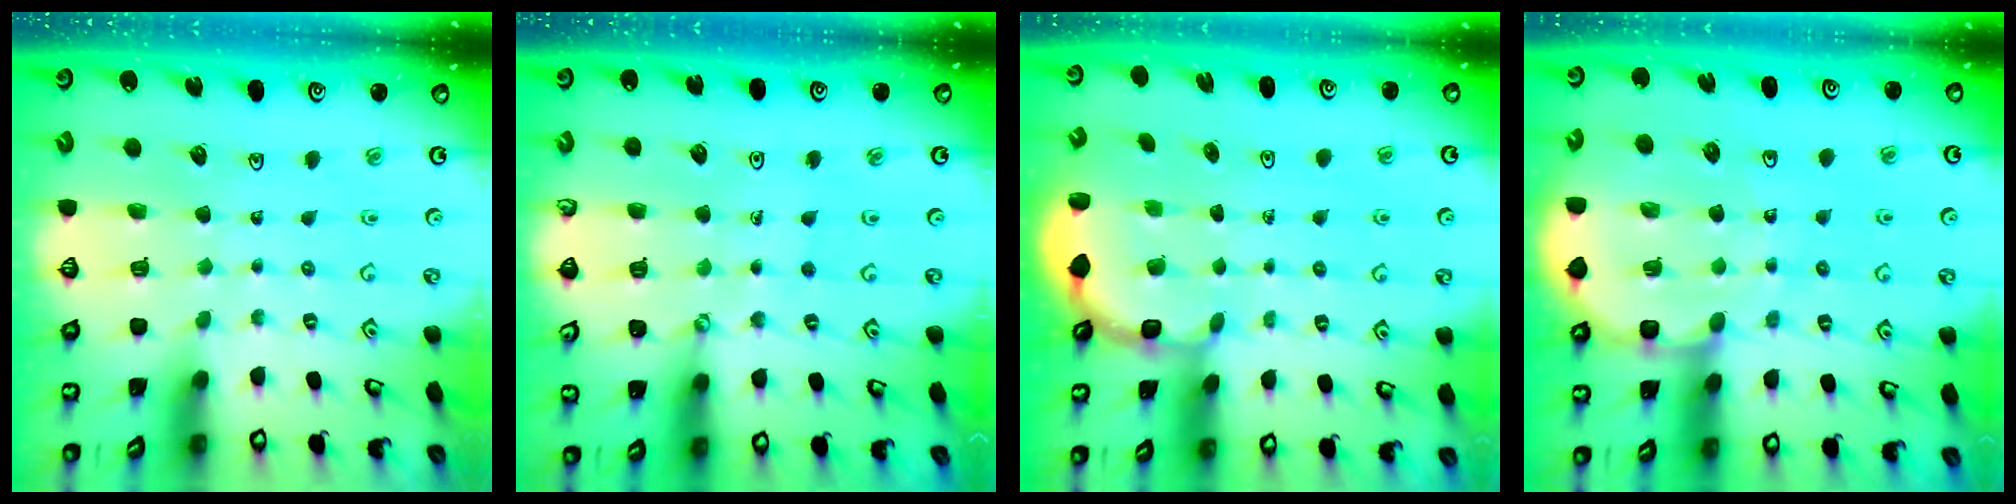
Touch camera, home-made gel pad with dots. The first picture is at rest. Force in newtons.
{"total": 1.7, "press": 1.7, "slide": 0.1}
{"total": 2.9, "press": 2.3, "slide": 1.8}
{"total": 9.0, "press": 8.7, "slide": 2.1}